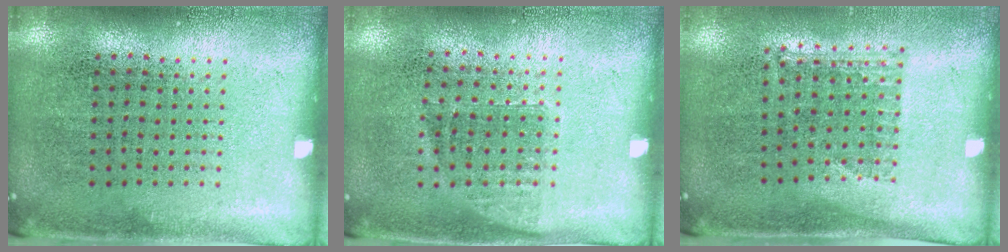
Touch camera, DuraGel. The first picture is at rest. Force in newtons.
{"total": 0.7, "press": 0.7, "slide": 0.4}
{"total": 1.1, "press": 0.9, "slide": 0.6}